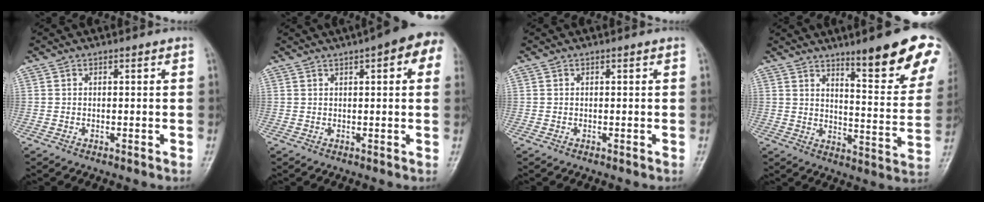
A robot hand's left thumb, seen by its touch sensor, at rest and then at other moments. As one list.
[{"total": 10.0, "force": [4.6, 3.1, 8.4], "torque": [-0.085, 0.015, 0.048]}, {"total": 0.0}, {"total": 17.1, "force": [10.8, 3.1, 12.9], "torque": [-0.127, -0.070, 0.151]}]